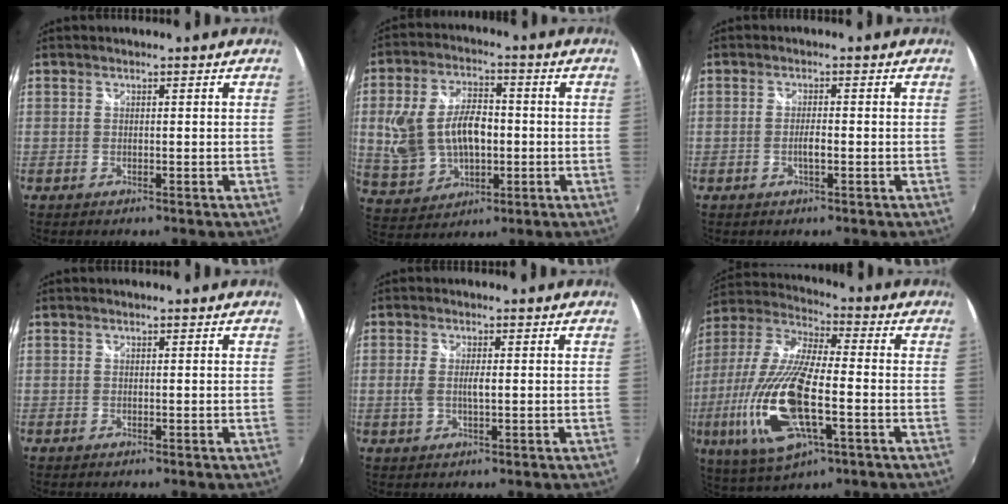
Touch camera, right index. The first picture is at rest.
{"total": 15.0, "force": [-0.5, 9.6, 11.5], "torque": [-0.244, 0.010, 0.008]}
{"total": 2.2, "force": [-0.7, 0.3, 2.0], "torque": [-0.039, -0.001, -0.014]}
{"total": 0.0}
{"total": 3.5, "force": [-0.1, 1.1, 3.3], "torque": [-0.064, -0.004, -0.002]}
{"total": 21.4, "force": [-5.6, 6.9, 19.5], "torque": [-0.407, -0.029, -0.106]}